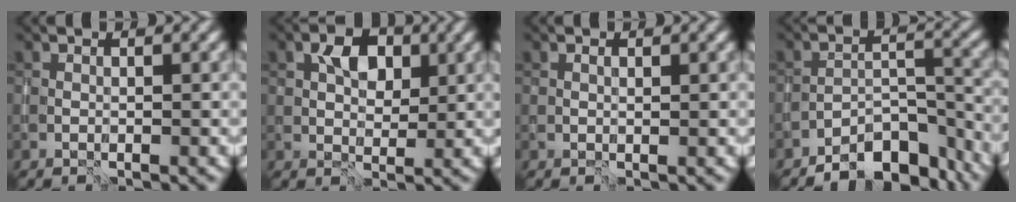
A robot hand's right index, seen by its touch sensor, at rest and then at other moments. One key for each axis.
{"total": 3.7, "fx": 1.3, "fy": 2.5, "fz": 2.4, "tx": -0.037, "ty": 0.004, "tz": 0.021}
{"total": 0.5, "fx": 0.3, "fy": 0.2, "fz": 0.3, "tx": -0.006, "ty": 0.000, "tz": 0.009}
{"total": 6.5, "fx": -5.7, "fy": 2.0, "fz": 2.4, "tx": -0.022, "ty": 0.007, "tz": -0.098}